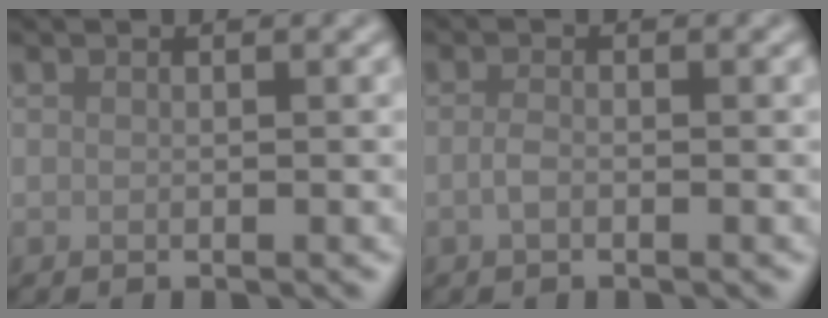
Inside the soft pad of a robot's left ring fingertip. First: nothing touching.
{"total": 1.1, "force": [-0.4, 0.5, 0.9], "torque": [-0.021, -0.001, -0.011]}